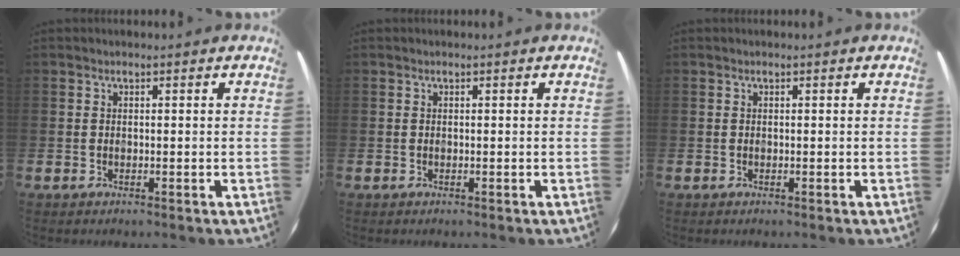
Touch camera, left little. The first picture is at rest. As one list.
[{"total": 0.0}, {"total": 0.0}]